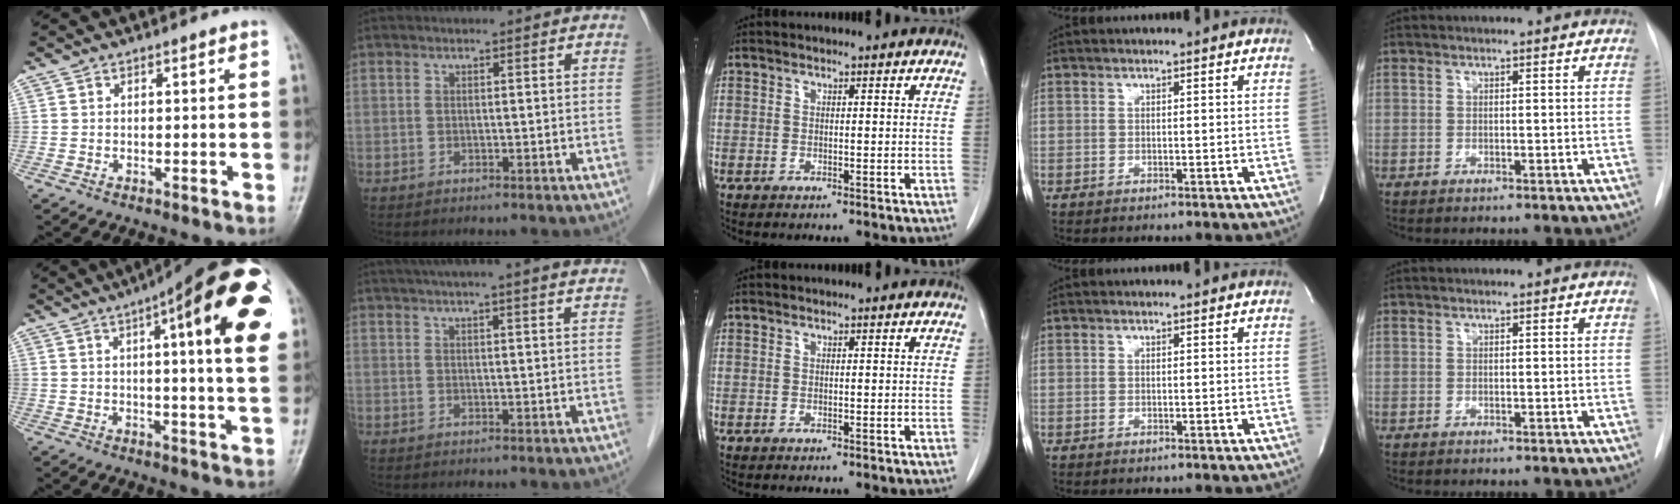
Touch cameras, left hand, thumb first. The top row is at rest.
{"thumb": {"total": 22.1, "force": [8.0, 4.7, 20.0], "torque": [-0.259, -0.003, 0.098]}, "index": {"total": 16.9, "force": [14.8, -0.1, 8.1], "torque": [-0.129, 0.021, 0.182]}}